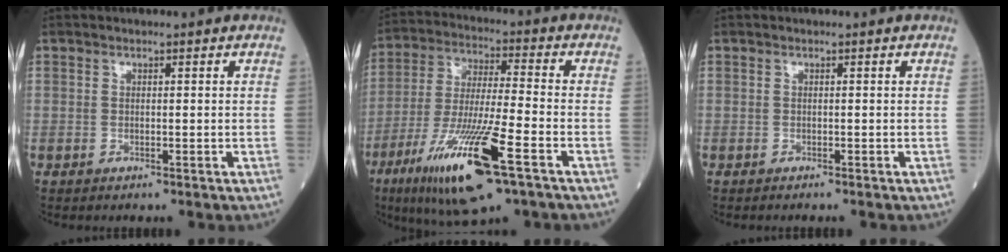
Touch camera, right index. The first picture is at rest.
{"total": 17.7, "force": [-8.7, 1.6, 15.3], "torque": [-0.310, -0.041, -0.153]}
{"total": 0.7, "force": [-0.7, 0.0, 0.2], "torque": [0.002, 0.000, -0.011]}